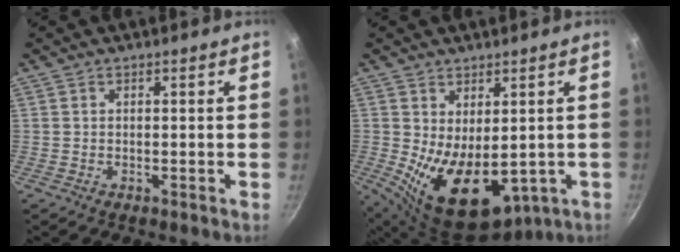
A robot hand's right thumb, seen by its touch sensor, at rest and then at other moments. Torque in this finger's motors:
{"motor_torque": [-0.52, 1.51, 1.09, 0.84, 0.58]}